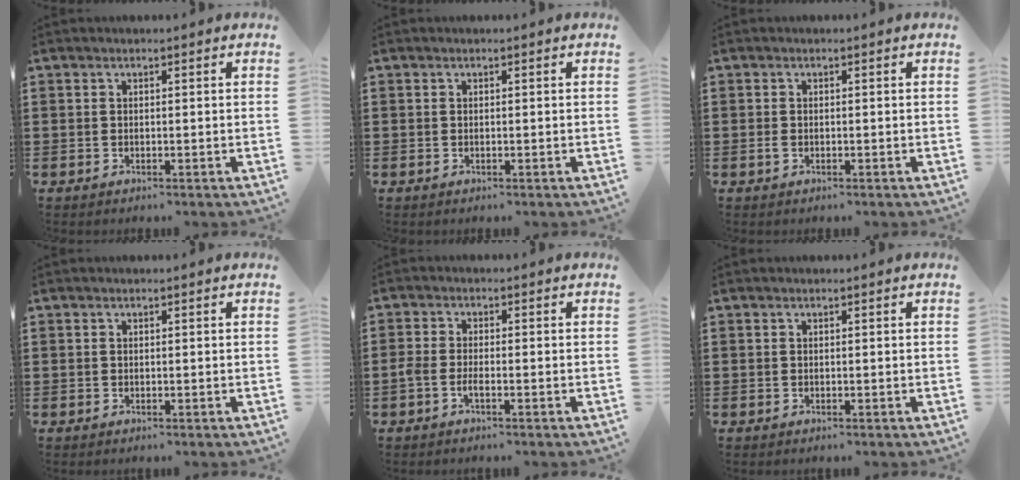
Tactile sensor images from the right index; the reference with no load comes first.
{"total": 0.0}
{"total": 0.8, "force": [-0.2, 0.4, 0.7], "torque": [-0.022, -0.005, -0.007]}
{"total": 0.0}
{"total": 2.0, "force": [-1.1, 0.4, 1.7], "torque": [-0.039, -0.004, -0.021]}
{"total": 0.0}